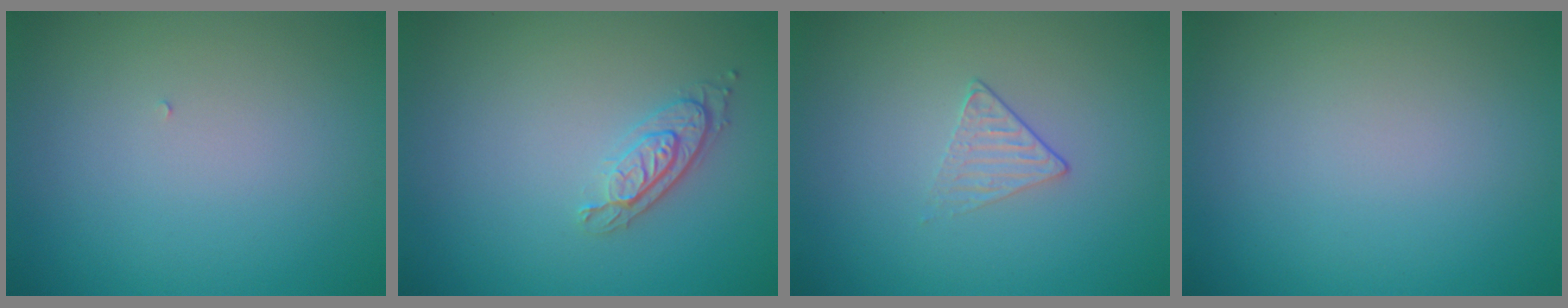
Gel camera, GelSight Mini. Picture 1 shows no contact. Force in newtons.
{"total": 2.1, "press": 1.8, "slide": 1.1}
{"total": 1.2, "press": 0.7, "slide": 1.0}
{"total": 0.0}